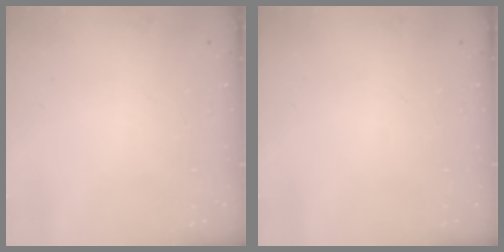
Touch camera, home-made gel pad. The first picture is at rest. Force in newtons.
{"total": 0.0}